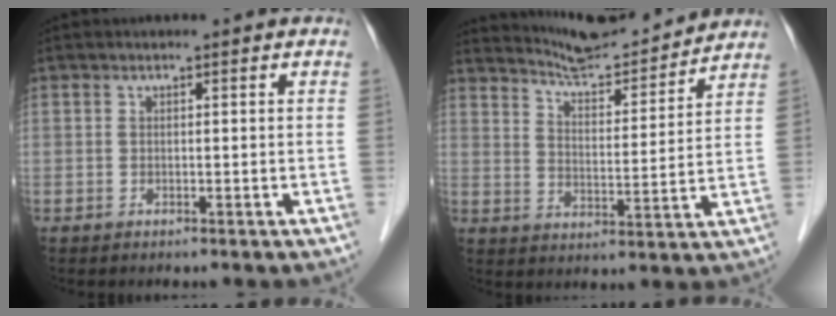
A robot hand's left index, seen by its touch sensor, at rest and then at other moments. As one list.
[{"total": 12.0, "force": [11.8, 0.4, 2.4], "torque": [-0.046, 0.005, 0.182]}]